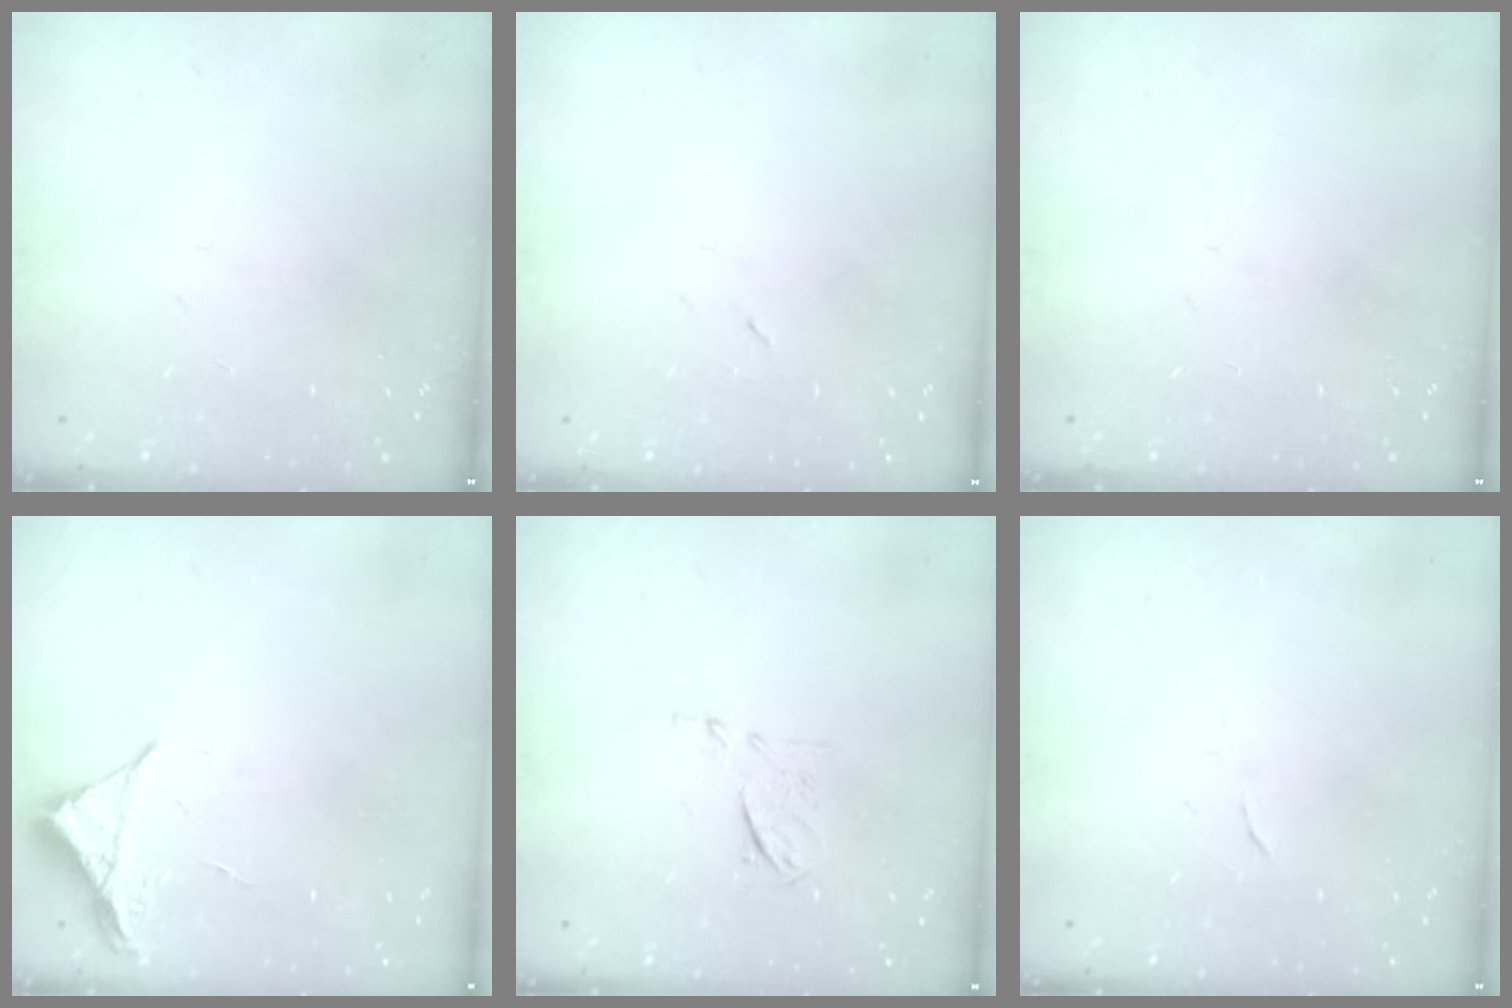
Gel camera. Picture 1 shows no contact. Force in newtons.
{"total": 2.2, "press": 2.1, "slide": 0.9}
{"total": 0.0}
{"total": 3.9, "press": 3.8, "slide": 0.5}
{"total": 6.3, "press": 6.2, "slide": 1.0}
{"total": 3.7, "press": 3.7, "slide": 0.2}